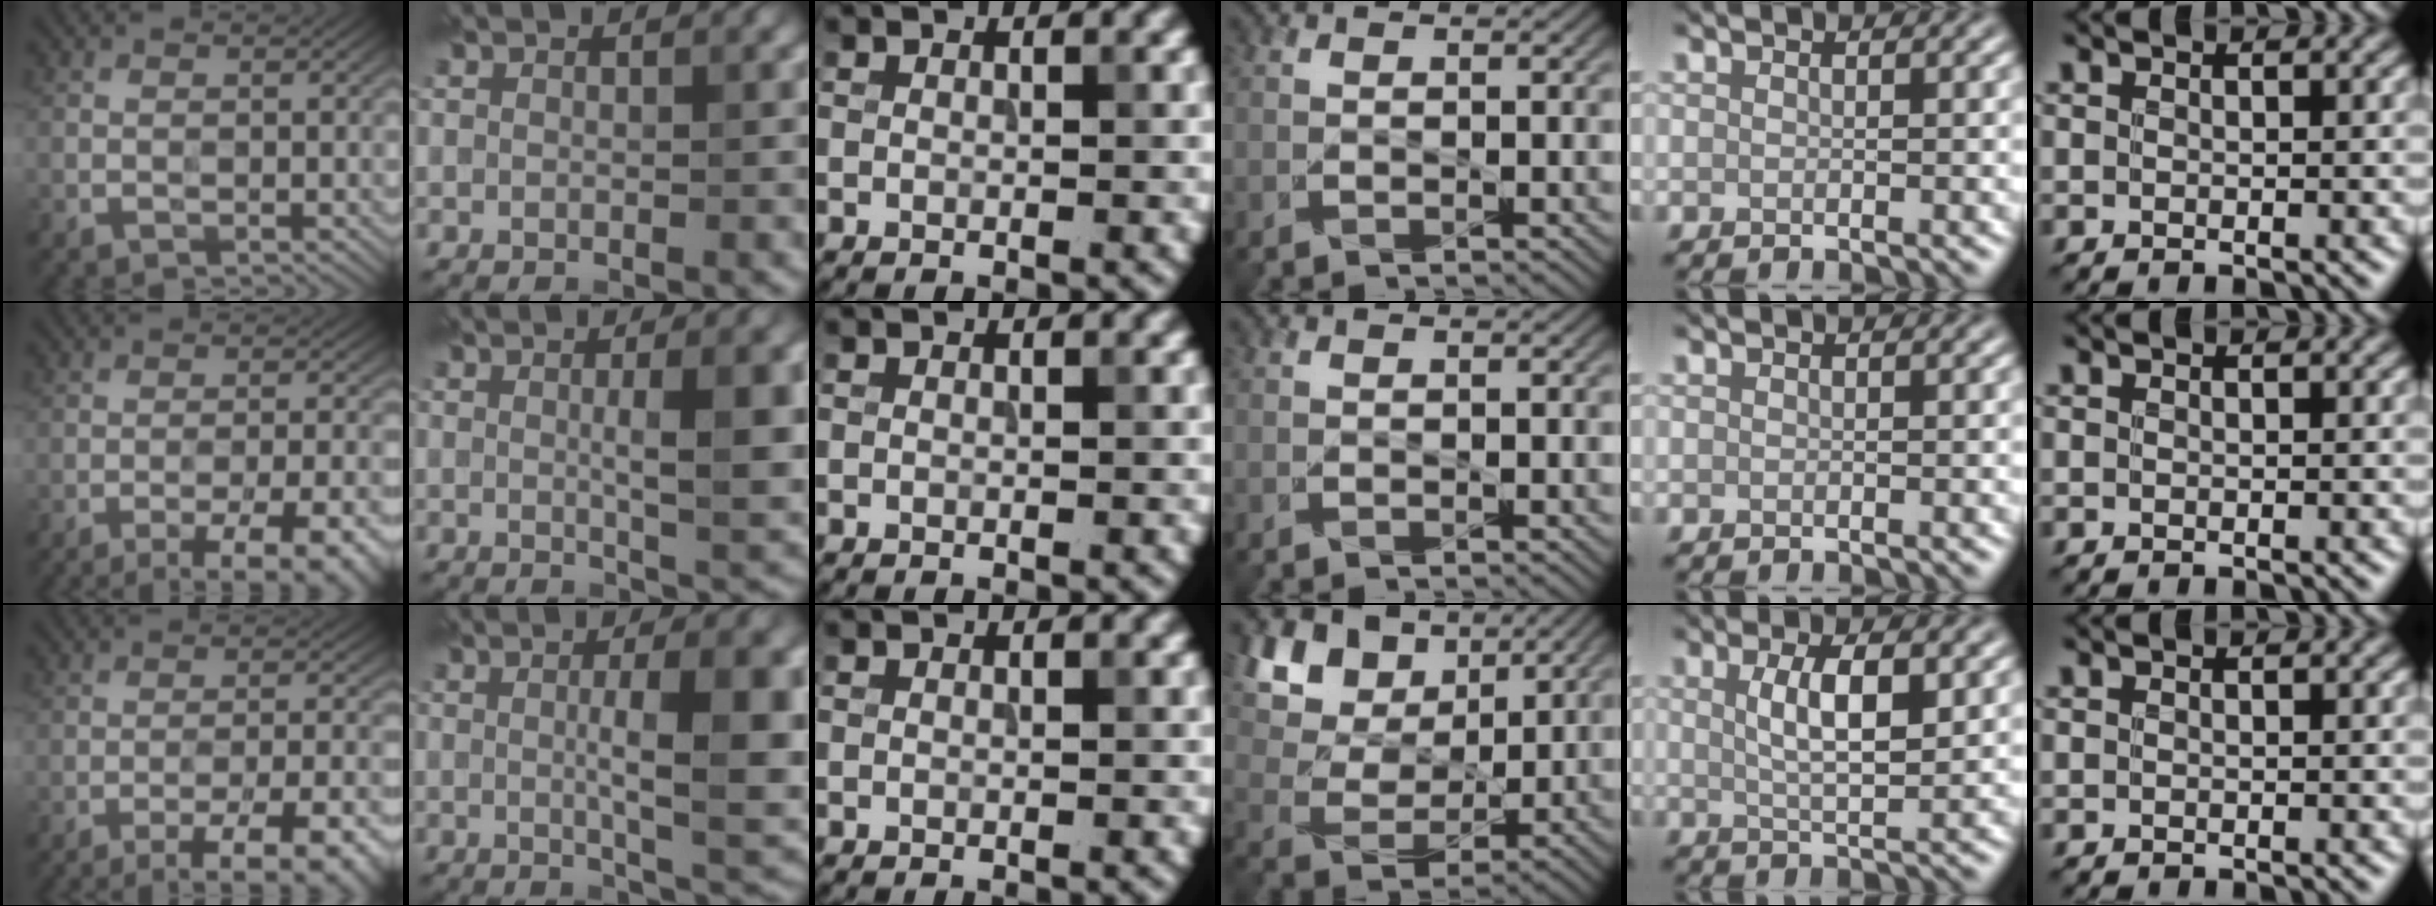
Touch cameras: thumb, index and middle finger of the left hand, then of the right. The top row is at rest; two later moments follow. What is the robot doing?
{"motion": "wipe", "object": "measuring cup"}